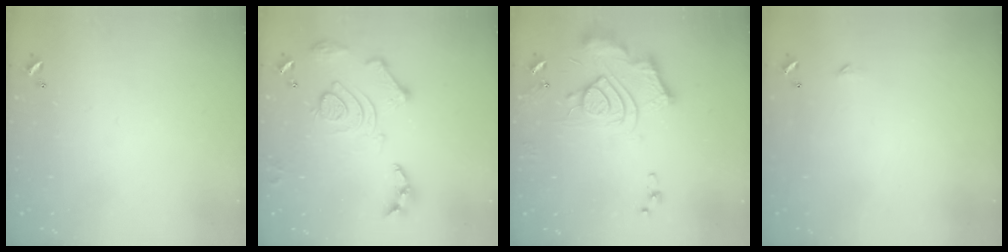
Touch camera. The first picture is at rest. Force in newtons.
{"total": 16.1, "press": 16.0, "slide": 1.8}
{"total": 14.1, "press": 14.1, "slide": 1.3}
{"total": 2.3, "press": 2.3, "slide": 0.4}